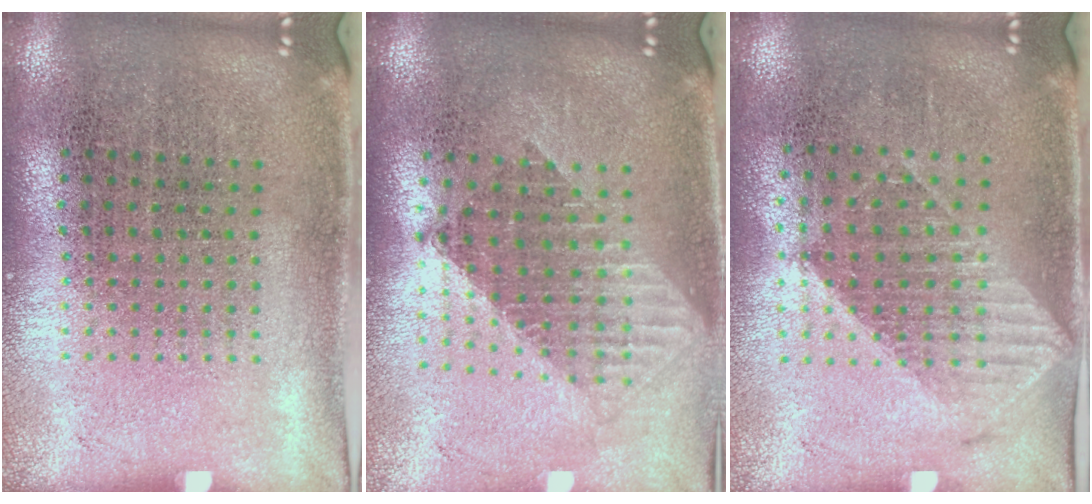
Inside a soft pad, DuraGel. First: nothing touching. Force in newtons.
{"total": 1.6, "press": 1.3, "slide": 1.0}
{"total": 1.2, "press": 1.1, "slide": 0.3}